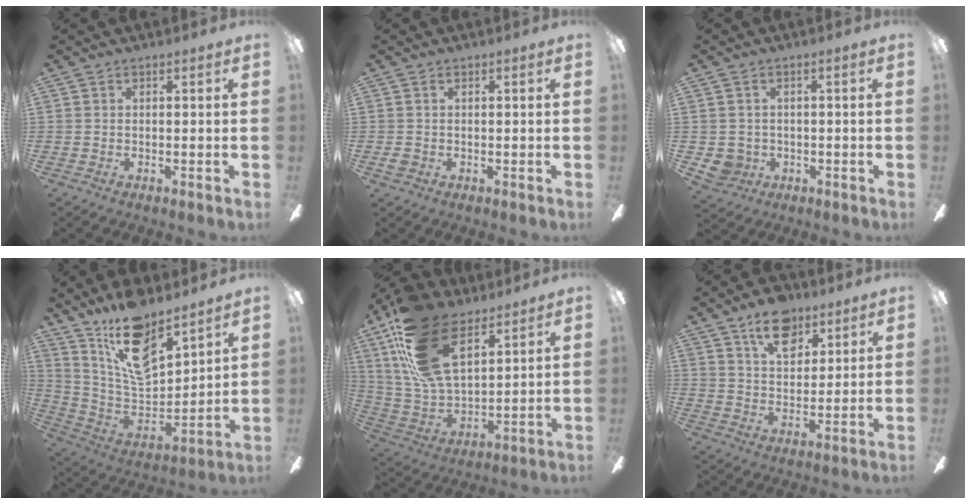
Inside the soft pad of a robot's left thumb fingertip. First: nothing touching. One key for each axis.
{"total": 1.3, "fx": -0.1, "fy": 1.2, "fz": 0.7, "tx": -0.014, "ty": 0.003, "tz": -0.002}
{"total": 3.7, "fx": -0.3, "fy": 3.6, "fz": 0.6, "tx": -0.031, "ty": 0.002, "tz": -0.007}
{"total": 18.0, "fx": 12.8, "fy": 7.8, "fz": 9.9, "tx": -0.181, "ty": -0.083, "tz": 0.232}
{"total": 24.0, "fx": 12.7, "fy": 12.6, "fz": 16.0, "tx": -0.328, "ty": -0.048, "tz": 0.236}
{"total": 11.6, "fx": 7.2, "fy": 6.6, "fz": 6.3, "tx": -0.093, "ty": -0.023, "tz": 0.129}